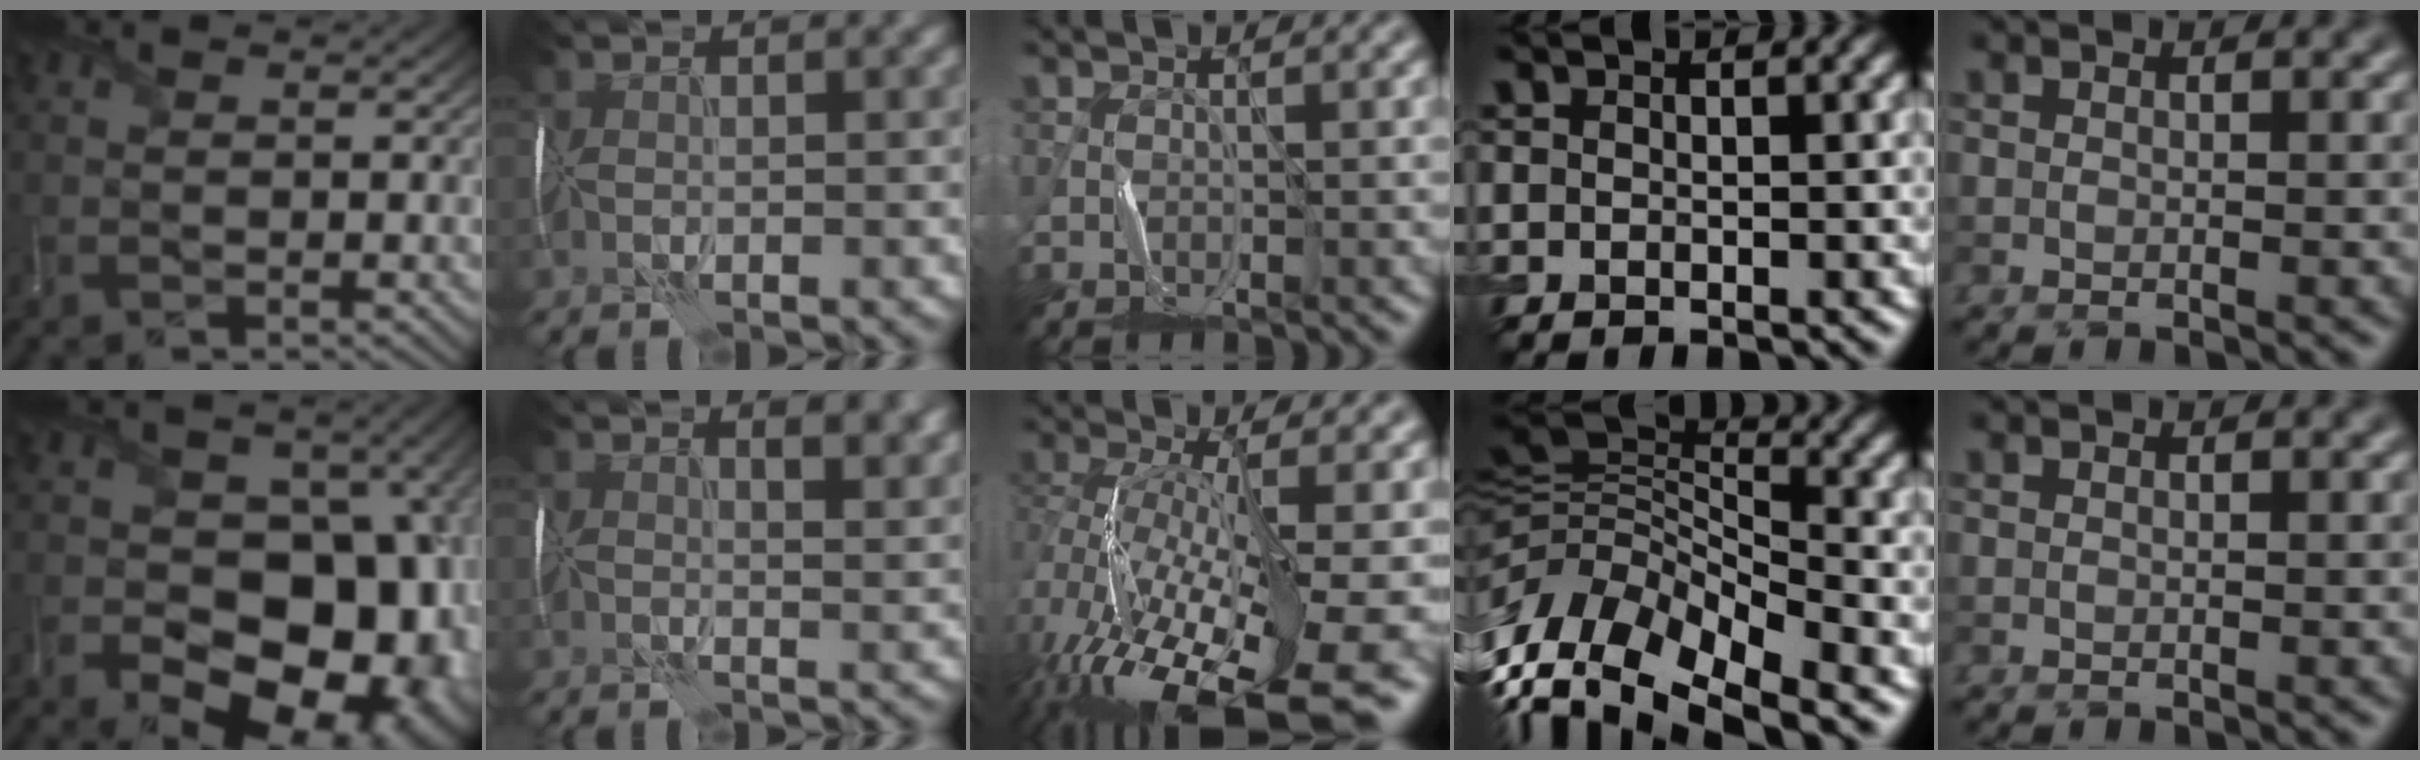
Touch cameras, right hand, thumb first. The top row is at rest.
{"thumb": {"total": 19.7, "force": [-4.8, 13.9, 13.1], "torque": [-0.148, -0.023, -0.065]}, "index": {"total": 5.6, "force": [2.9, 2.4, 4.2], "torque": [-0.029, 0.015, 0.032]}, "middle": {"total": 15.2, "force": [-7.2, 5.8, 12.0], "torque": [-0.247, -0.017, -0.104]}, "ring": {"total": 11.8, "force": [-6.9, 5.7, 7.7], "torque": [-0.168, 0.006, -0.120]}}